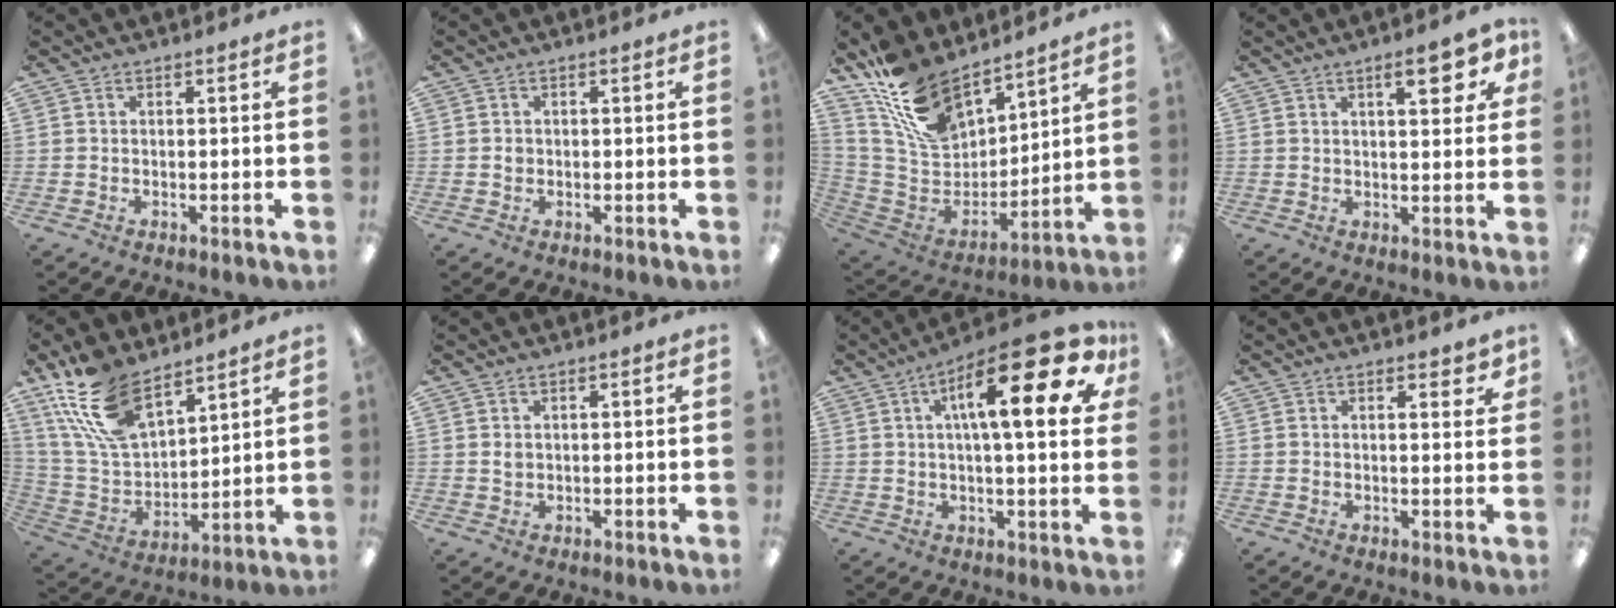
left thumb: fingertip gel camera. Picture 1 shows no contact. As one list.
[{"total": 1.2, "force": [0.1, 1.1, 0.5], "torque": [-0.011, 0.006, 0.000]}, {"total": 19.2, "force": [14.0, 9.9, 8.7], "torque": [-0.181, -0.082, 0.264]}, {"total": 8.6, "force": [4.3, 3.1, 6.7], "torque": [-0.082, -0.016, 0.064]}, {"total": 19.7, "force": [12.5, 9.9, 11.6], "torque": [-0.252, -0.051, 0.233]}, {"total": 1.6, "force": [0.7, 1.1, 0.9], "torque": [-0.020, 0.004, 0.011]}, {"total": 21.1, "force": [8.7, 6.4, 18.1], "torque": [-0.263, -0.034, 0.124]}, {"total": 2.9, "force": [2.0, 1.0, 1.9], "torque": [-0.016, -0.007, 0.030]}]